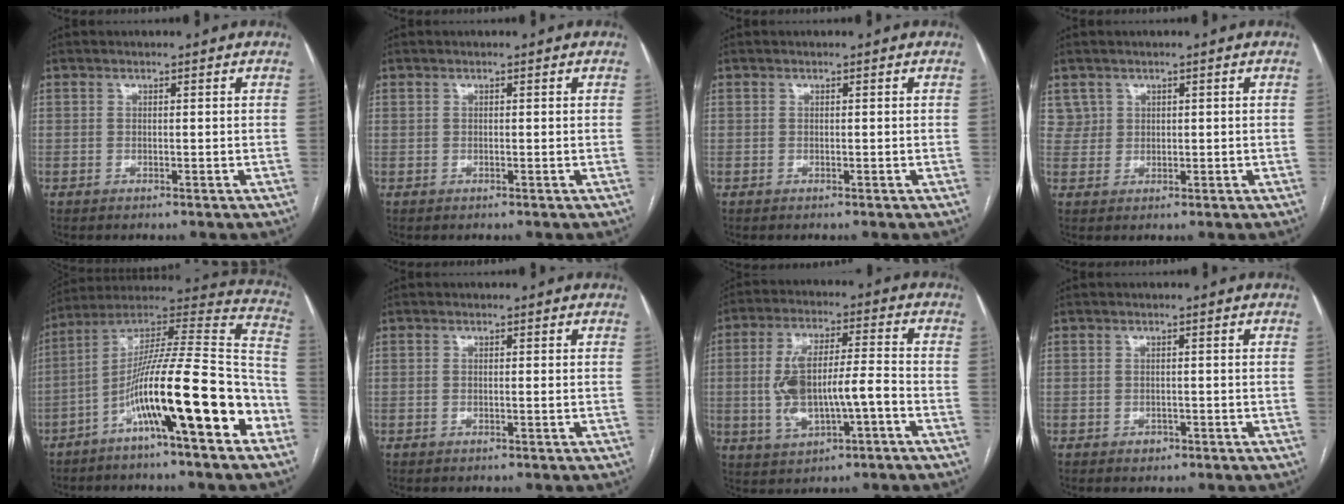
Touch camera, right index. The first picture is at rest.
{"total": 0.0}
{"total": 0.0}
{"total": 2.4, "force": [1.3, 2.0, -0.3], "torque": [0.016, 0.008, 0.019]}
{"total": 20.6, "force": [-8.8, 1.6, 18.5], "torque": [-0.299, 0.018, -0.147]}
{"total": 1.5, "force": [0.3, 0.2, 1.4], "torque": [-0.025, -0.002, 0.004]}
{"total": 11.4, "force": [-2.3, 3.7, 10.6], "torque": [-0.205, 0.019, -0.029]}
{"total": 1.3, "force": [-0.6, 1.1, 0.4], "torque": [-0.003, 0.004, -0.006]}